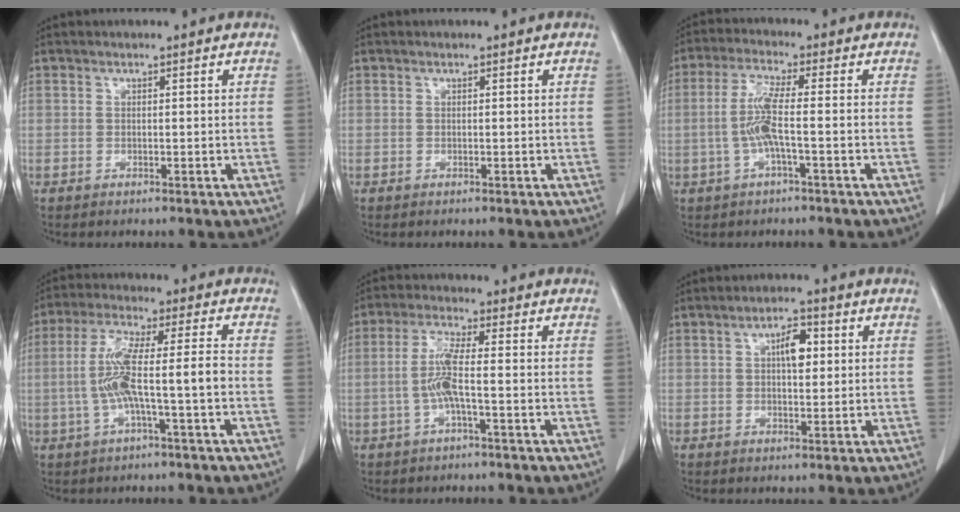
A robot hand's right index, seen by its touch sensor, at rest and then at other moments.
{"total": 0.0}
{"total": 5.9, "force": [-1.1, 0.1, 5.8], "torque": [-0.125, 0.004, -0.023]}
{"total": 9.2, "force": [-1.6, 0.6, 9.0], "torque": [-0.181, 0.021, -0.031]}
{"total": 5.4, "force": [-1.0, 0.0, 5.3], "torque": [-0.115, 0.004, -0.022]}
{"total": 4.3, "force": [1.1, 1.7, 3.8], "torque": [-0.061, 0.008, 0.016]}